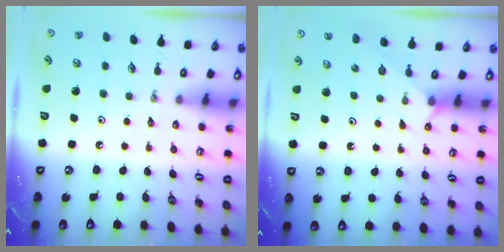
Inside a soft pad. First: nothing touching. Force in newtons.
{"total": 2.0, "press": 1.9, "slide": 0.4}